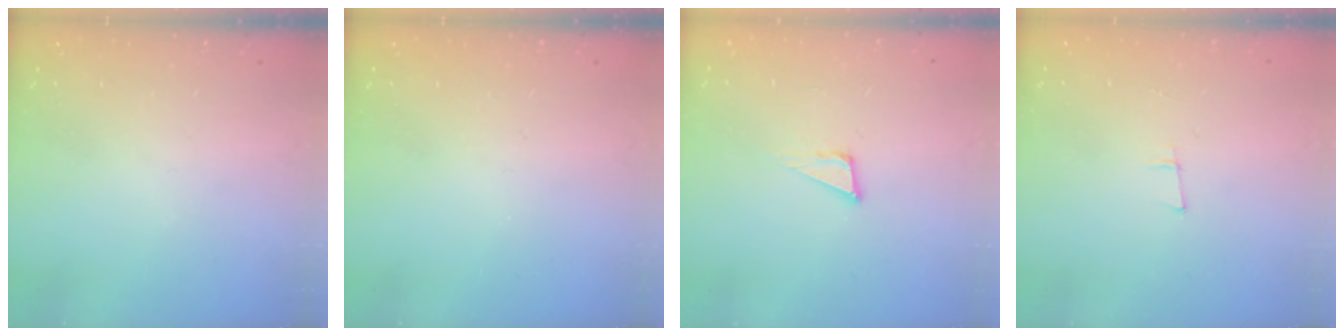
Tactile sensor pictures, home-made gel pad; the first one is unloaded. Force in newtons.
{"total": 0.0}
{"total": 3.2, "press": 3.1, "slide": 0.8}
{"total": 5.3, "press": 4.4, "slide": 3.0}